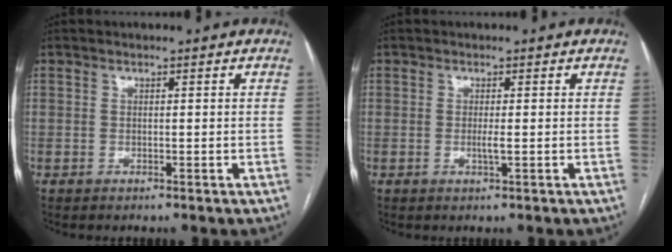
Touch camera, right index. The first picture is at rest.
{"total": 1.4, "force": [-0.3, -0.1, 1.3], "torque": [-0.030, -0.003, -0.004]}